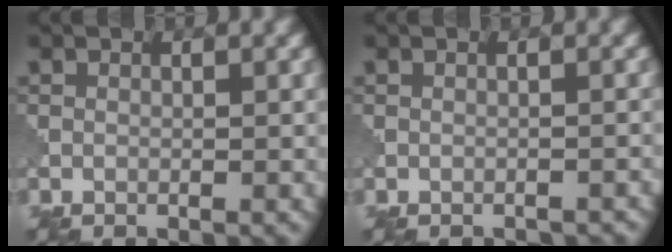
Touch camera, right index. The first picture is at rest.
{"total": 1.6, "force": [-1.6, 0.2, 0.1], "torque": [0.002, -0.001, -0.019]}